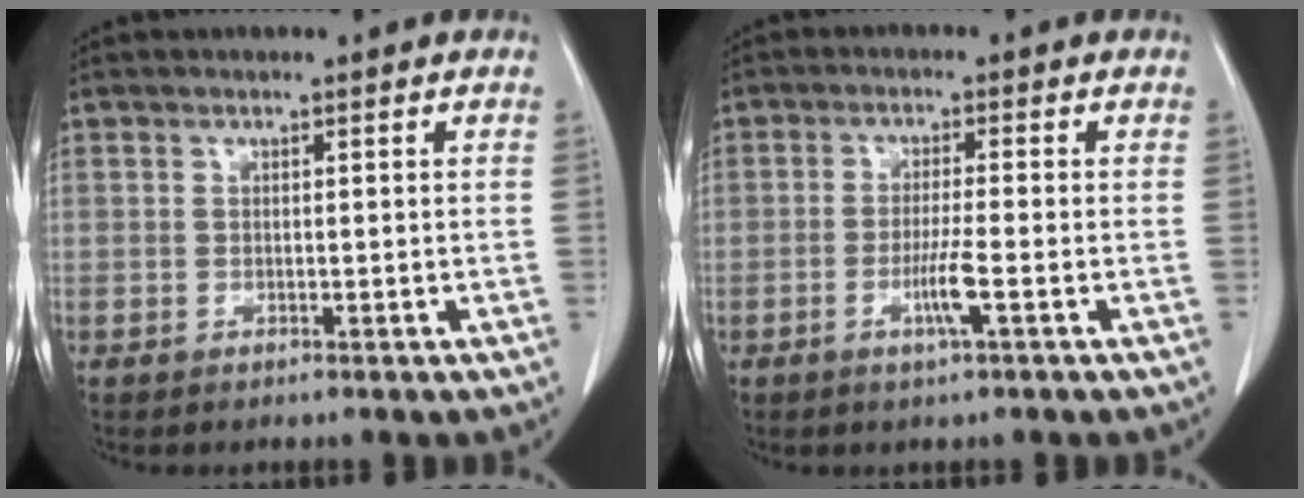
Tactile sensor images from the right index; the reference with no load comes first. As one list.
[{"total": 4.2, "force": [-1.7, -0.4, 3.8], "torque": [-0.074, -0.008, -0.034]}]